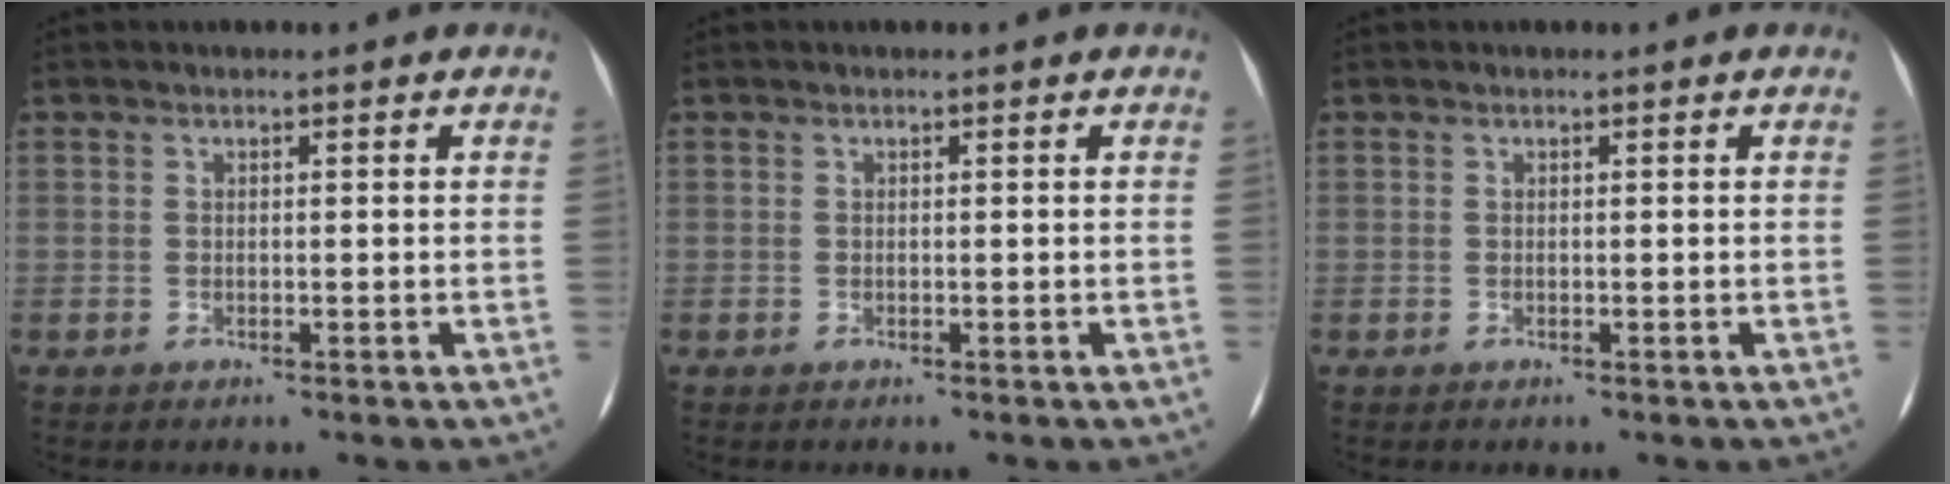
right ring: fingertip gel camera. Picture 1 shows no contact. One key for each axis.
{"total": 0.0}
{"total": 0.0}